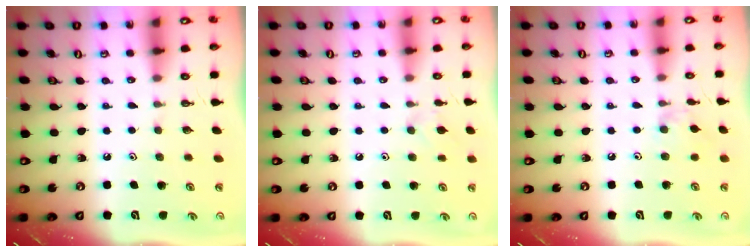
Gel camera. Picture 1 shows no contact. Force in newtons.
{"total": 4.1, "press": 4.1, "slide": 0.7}
{"total": 4.5, "press": 4.4, "slide": 0.6}